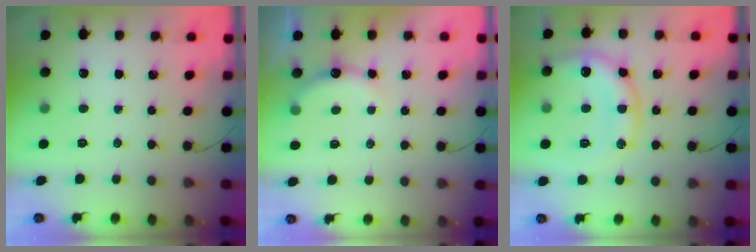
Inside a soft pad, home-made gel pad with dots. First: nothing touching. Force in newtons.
{"total": 6.3, "press": 6.1, "slide": 1.4}
{"total": 14.3, "press": 14.3, "slide": 1.3}